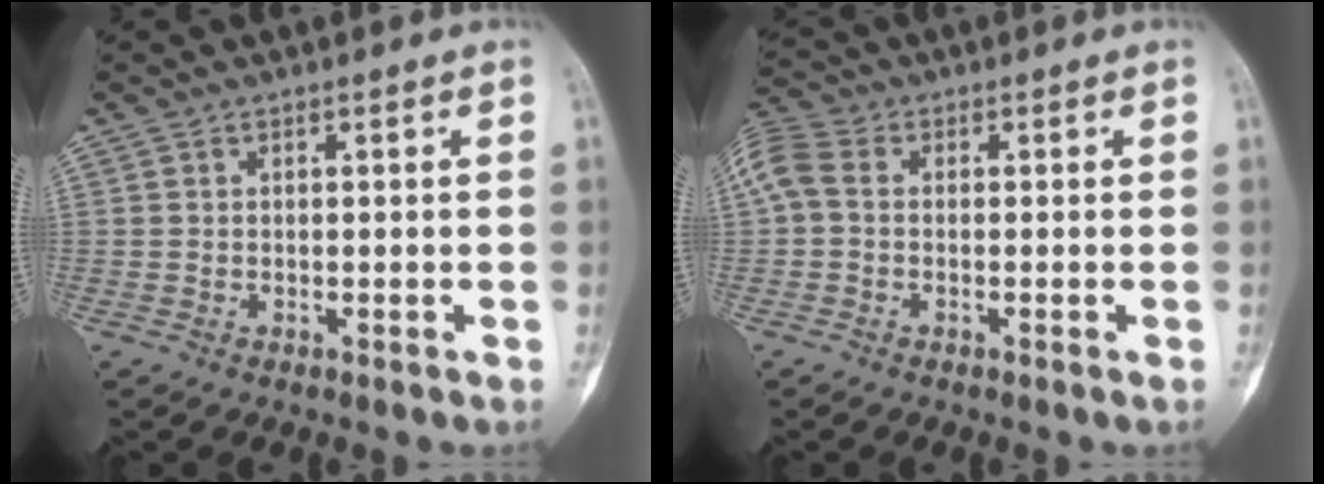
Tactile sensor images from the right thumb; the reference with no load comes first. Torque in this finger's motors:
{"motor_torque": [0.21, 0.05, 0.63, 0.15, 0.08]}